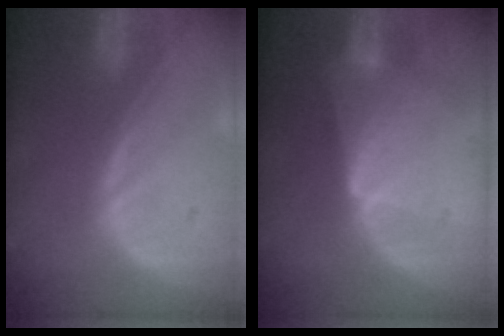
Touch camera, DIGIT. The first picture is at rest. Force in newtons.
{"total": 5.9, "press": 5.7, "slide": 1.7}